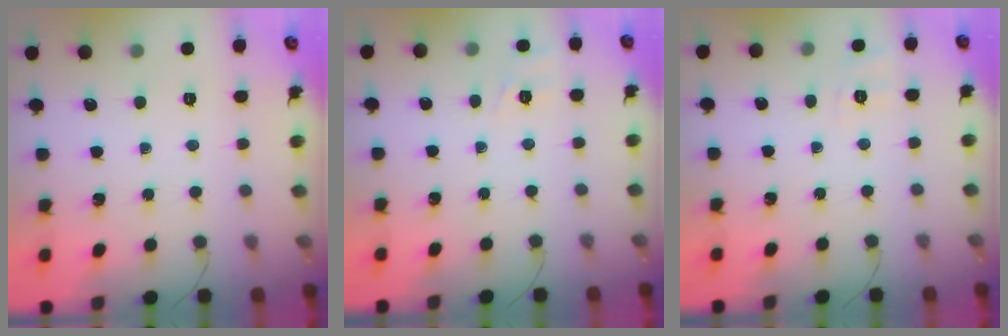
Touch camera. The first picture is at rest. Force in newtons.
{"total": 1.8, "press": 1.0, "slide": 1.5}
{"total": 2.5, "press": 1.0, "slide": 2.3}